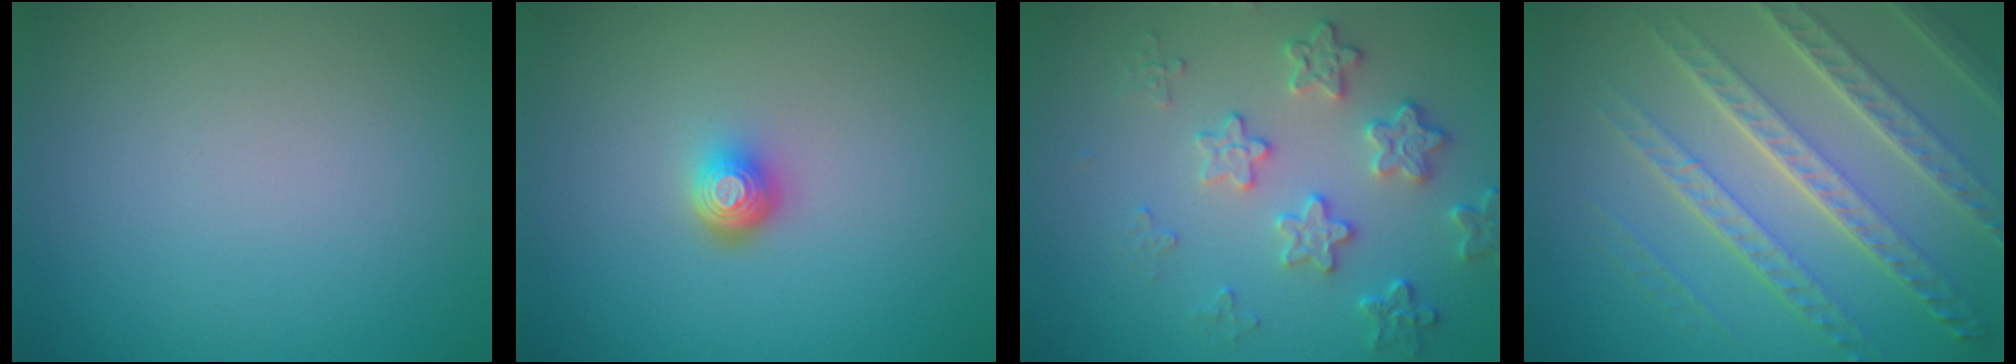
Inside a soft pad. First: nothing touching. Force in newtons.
{"total": 2.2, "press": 1.4, "slide": 1.6}
{"total": 4.0, "press": 3.5, "slide": 2.0}
{"total": 7.2, "press": 5.0, "slide": 5.1}